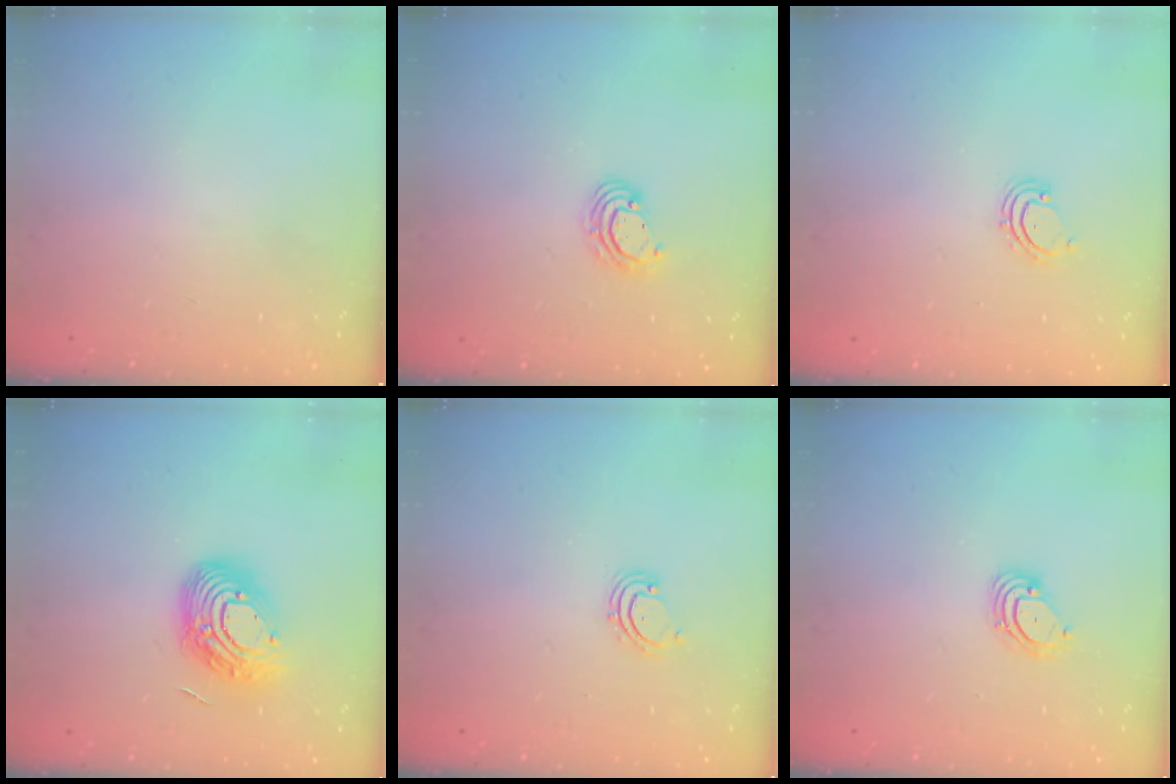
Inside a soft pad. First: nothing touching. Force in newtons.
{"total": 4.6, "press": 4.6, "slide": 0.2}
{"total": 2.7, "press": 2.6, "slide": 0.5}
{"total": 14.8, "press": 14.7, "slide": 1.0}
{"total": 2.7, "press": 2.6, "slide": 0.5}
{"total": 3.2, "press": 3.2, "slide": 0.3}